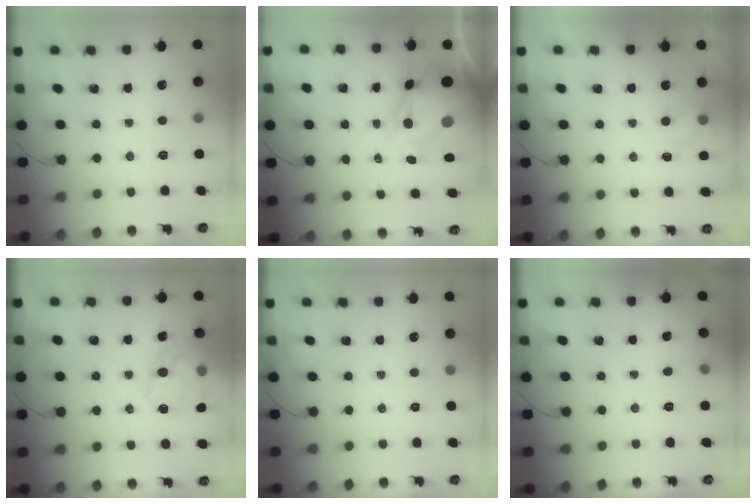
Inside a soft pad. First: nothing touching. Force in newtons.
{"total": 13.9, "press": 13.4, "slide": 3.7}
{"total": 3.1, "press": 2.6, "slide": 1.8}
{"total": 18.7, "press": 18.4, "slide": 3.2}
{"total": 0.0}
{"total": 5.6, "press": 5.5, "slide": 1.4}